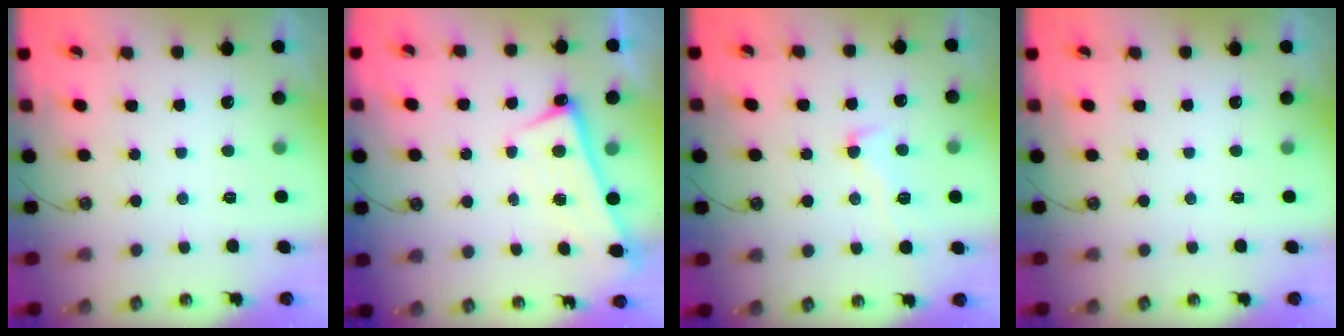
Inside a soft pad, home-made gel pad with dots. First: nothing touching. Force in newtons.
{"total": 2.1, "press": 2.1, "slide": 0.5}
{"total": 1.6, "press": 1.2, "slide": 1.0}
{"total": 0.0}